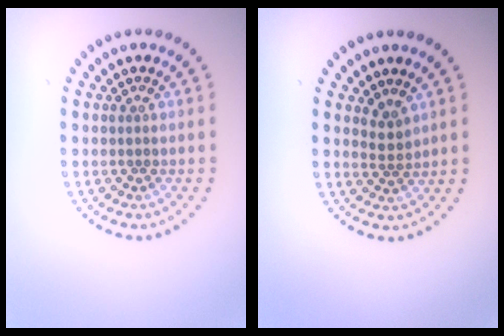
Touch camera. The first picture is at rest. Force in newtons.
{"total": 1.4, "press": 1.0, "slide": 0.9}